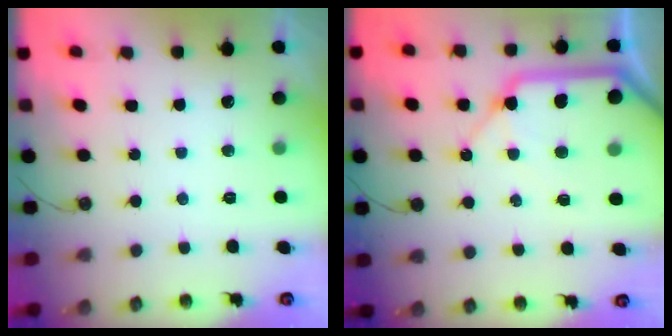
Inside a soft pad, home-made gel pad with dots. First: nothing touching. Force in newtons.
{"total": 16.8, "press": 16.7, "slide": 2.1}